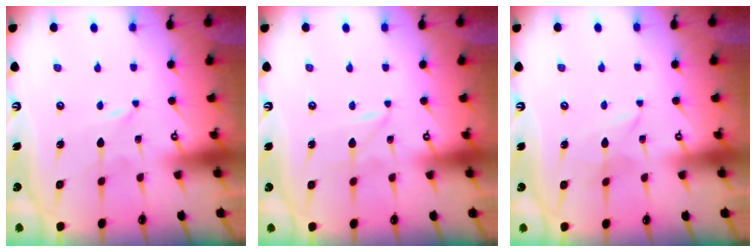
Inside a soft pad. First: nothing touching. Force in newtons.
{"total": 1.2, "press": 1.2, "slide": 0.1}
{"total": 3.4, "press": 3.3, "slide": 0.4}